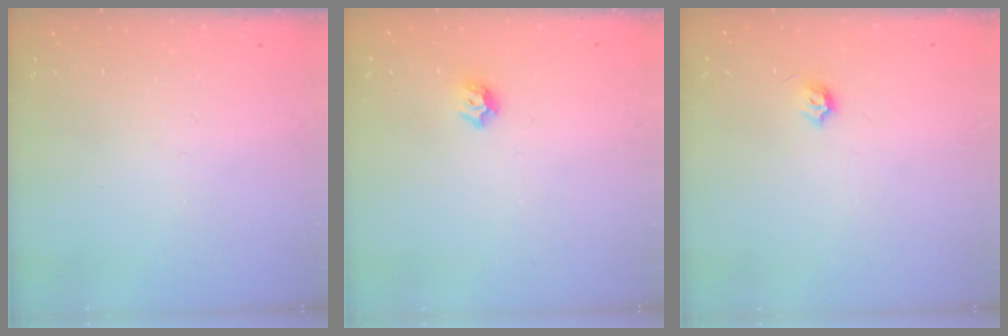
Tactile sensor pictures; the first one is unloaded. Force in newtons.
{"total": 5.2, "press": 5.1, "slide": 0.9}
{"total": 3.9, "press": 3.8, "slide": 0.7}